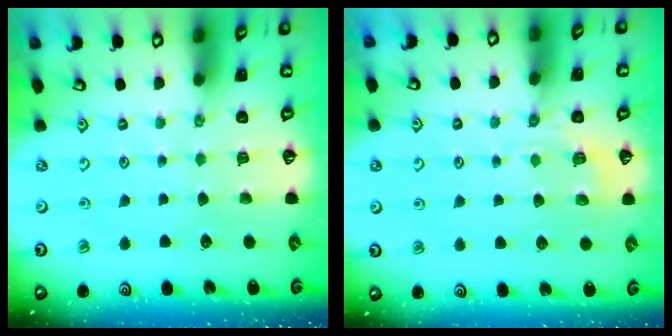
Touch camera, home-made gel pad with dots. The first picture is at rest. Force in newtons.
{"total": 4.4, "press": 4.1, "slide": 1.7}